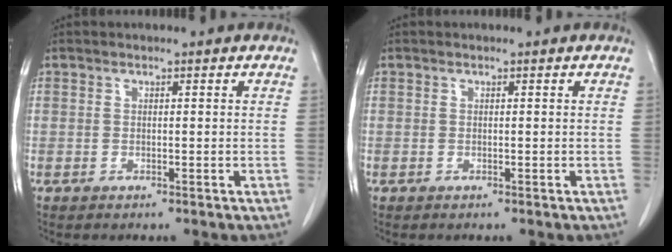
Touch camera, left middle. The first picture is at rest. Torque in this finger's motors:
{"motor_torque": [-0.01, 0.01, 0.00, 0.00]}